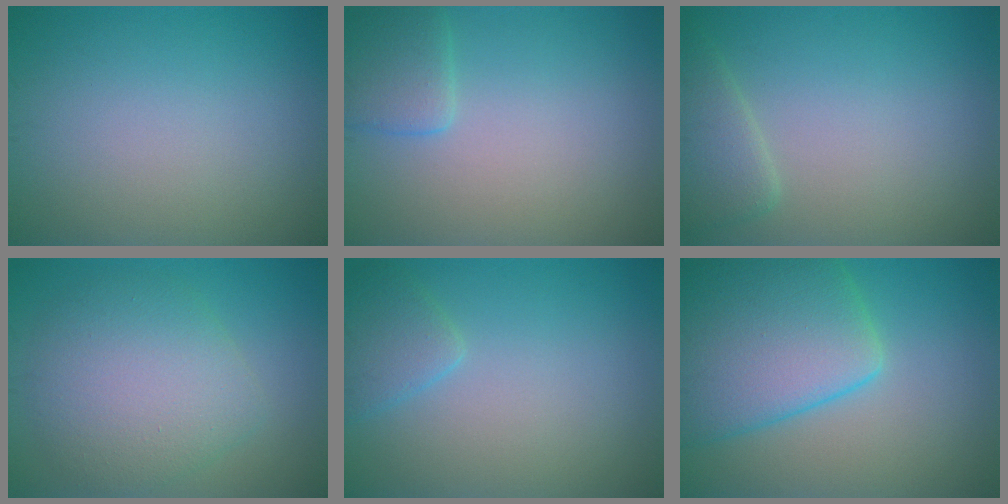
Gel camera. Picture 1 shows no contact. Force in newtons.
{"total": 2.4, "press": 2.4, "slide": 0.2}
{"total": 2.6, "press": 2.6, "slide": 0.3}
{"total": 5.9, "press": 5.9, "slide": 0.2}
{"total": 2.1, "press": 2.1, "slide": 0.2}
{"total": 10.0, "press": 10.0, "slide": 0.4}